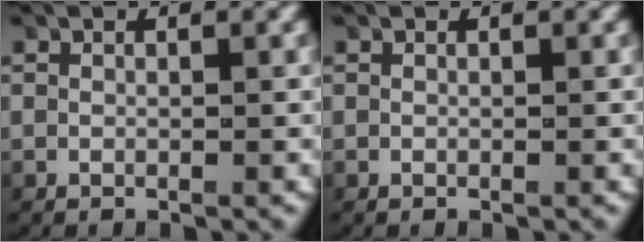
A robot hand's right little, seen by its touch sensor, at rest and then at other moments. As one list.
[{"total": 0.0}]